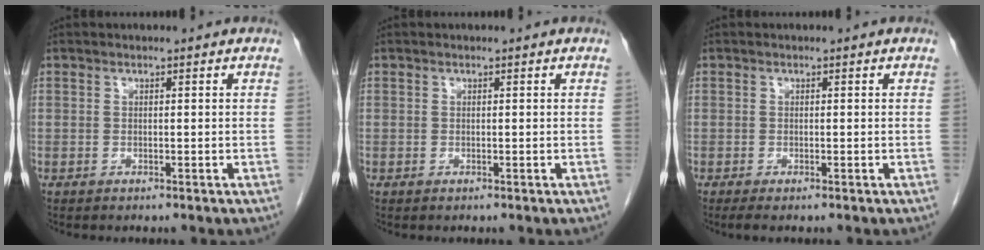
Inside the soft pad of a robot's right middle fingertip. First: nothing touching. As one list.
[{"total": 0.0}, {"total": 1.2, "force": [-0.9, 0.1, 0.8], "torque": [-0.018, -0.006, -0.014]}]